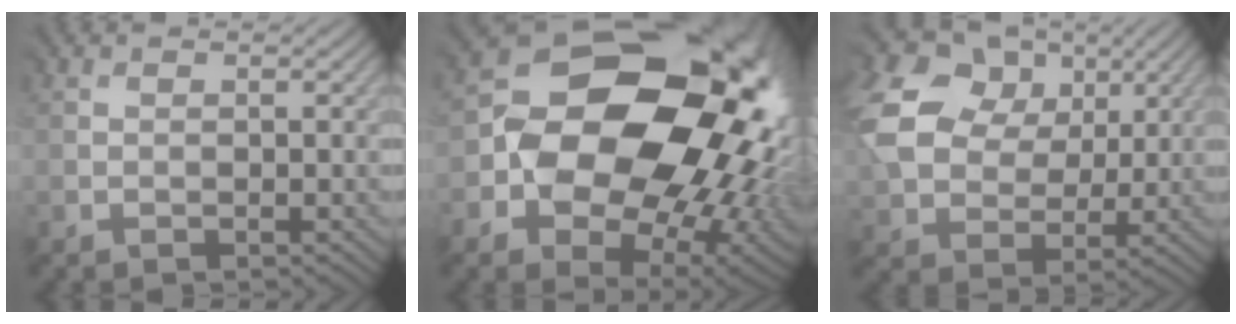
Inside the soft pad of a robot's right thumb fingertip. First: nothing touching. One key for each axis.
{"total": 18.8, "fx": 1.7, "fy": 14.0, "fz": 12.5, "tx": -0.208, "ty": -0.043, "tz": 0.063}
{"total": 13.6, "fx": 5.5, "fy": 9.9, "fz": 7.5, "tx": -0.202, "ty": 0.023, "tz": 0.107}